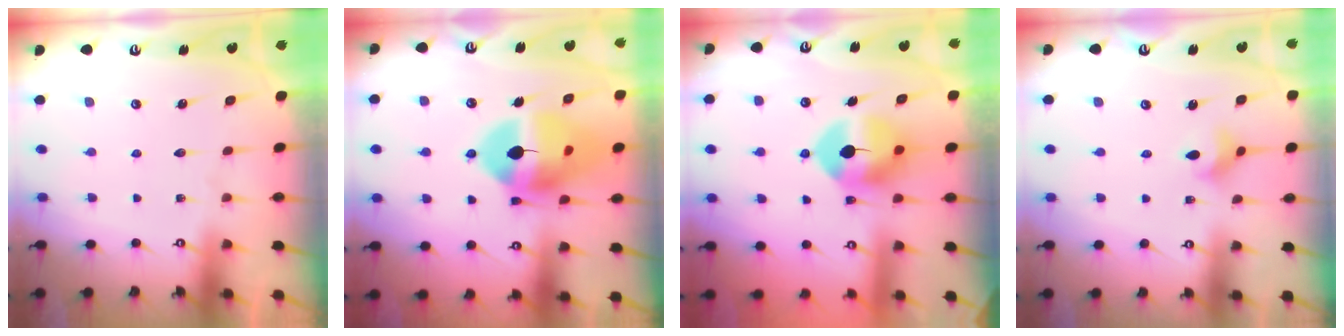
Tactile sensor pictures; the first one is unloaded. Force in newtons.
{"total": 17.6, "press": 17.5, "slide": 2.0}
{"total": 9.7, "press": 9.6, "slide": 1.5}
{"total": 4.5, "press": 4.4, "slide": 1.0}